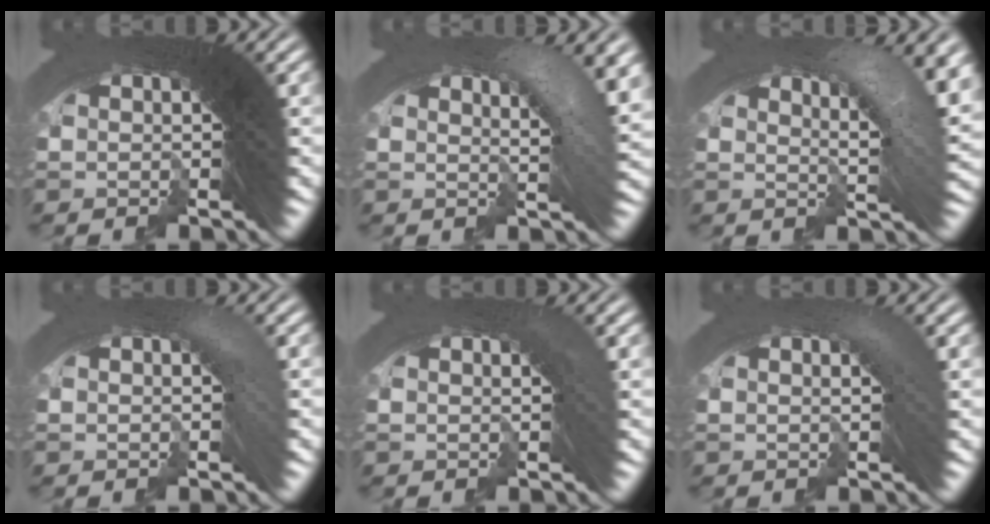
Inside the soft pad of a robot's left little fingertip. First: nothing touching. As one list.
[{"total": 5.6, "force": [1.2, 1.9, 5.1], "torque": [-0.064, 0.009, 0.011]}, {"total": 7.2, "force": [1.6, 2.5, 6.5], "torque": [-0.082, 0.013, 0.016]}, {"total": 1.3, "force": [-0.2, 0.3, 1.2], "torque": [-0.016, 0.002, -0.005]}, {"total": 1.5, "force": [0.2, 0.4, 1.5], "torque": [-0.016, 0.004, 0.002]}, {"total": 1.8, "force": [0.1, 0.5, 1.7], "torque": [-0.022, 0.004, -0.002]}]